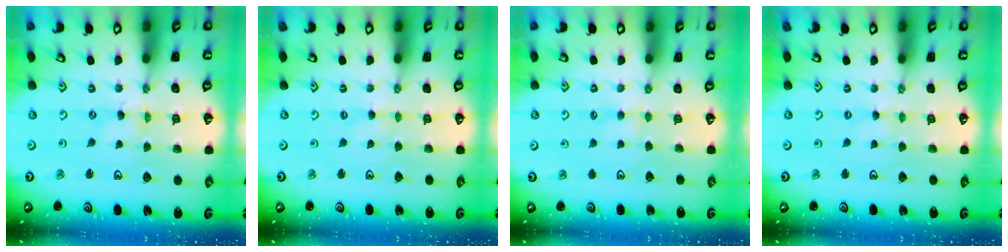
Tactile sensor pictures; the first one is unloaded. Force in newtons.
{"total": 0.0}
{"total": 1.8, "press": 1.8, "slide": 0.4}
{"total": 1.7, "press": 1.7, "slide": 0.3}